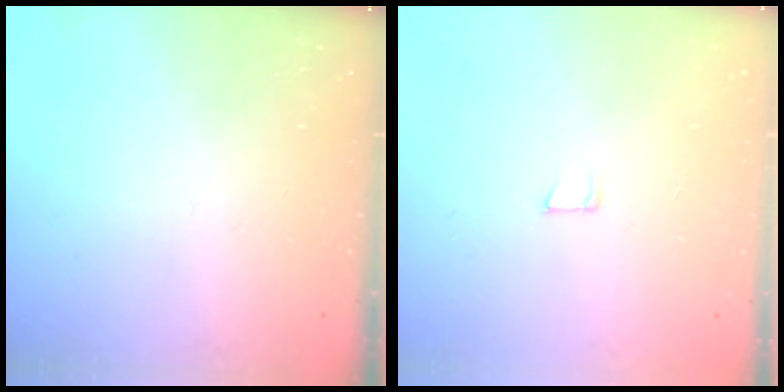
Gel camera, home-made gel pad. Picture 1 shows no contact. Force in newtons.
{"total": 4.0, "press": 4.0, "slide": 0.3}